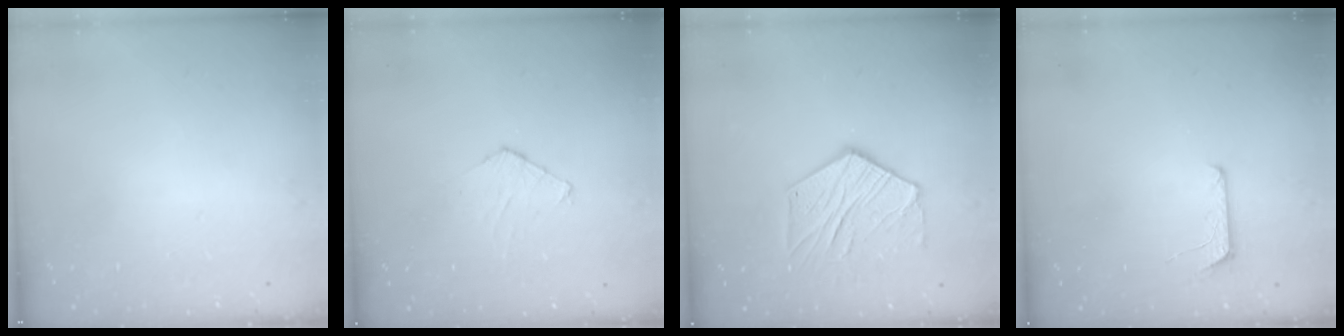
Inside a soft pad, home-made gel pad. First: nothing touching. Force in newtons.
{"total": 4.6, "press": 4.6, "slide": 0.5}
{"total": 12.2, "press": 12.1, "slide": 1.1}
{"total": 6.1, "press": 6.1, "slide": 0.5}